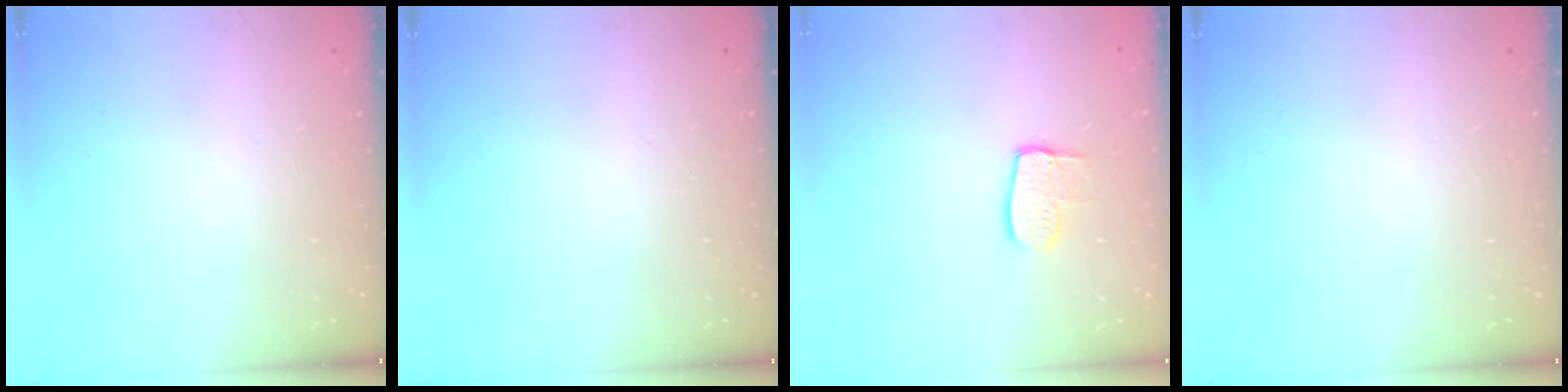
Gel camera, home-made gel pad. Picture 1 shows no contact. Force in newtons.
{"total": 0.0}
{"total": 7.7, "press": 7.7, "slide": 0.7}
{"total": 0.0}